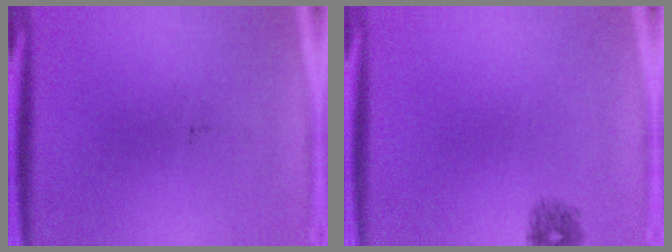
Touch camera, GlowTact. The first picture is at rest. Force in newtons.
{"total": 1.0}